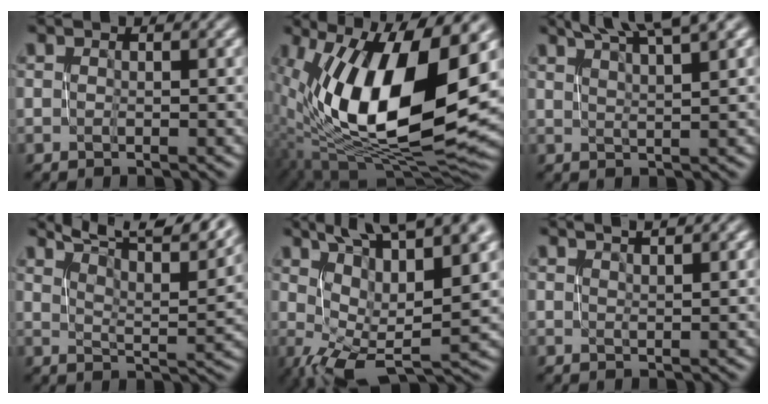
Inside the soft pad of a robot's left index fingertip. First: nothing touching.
{"total": 15.4, "force": [2.0, 6.7, 13.7], "torque": [-0.243, 0.002, 0.023]}
{"total": 7.1, "force": [5.2, 1.1, 4.7], "torque": [-0.051, 0.019, 0.067]}
{"total": 12.0, "force": [9.7, 2.3, 6.5], "torque": [-0.092, 0.015, 0.128]}
{"total": 12.1, "force": [4.3, 4.6, 10.3], "torque": [-0.166, 0.007, 0.083]}
{"total": 1.9, "force": [1.4, 0.4, 1.2], "torque": [-0.004, 0.007, 0.007]}